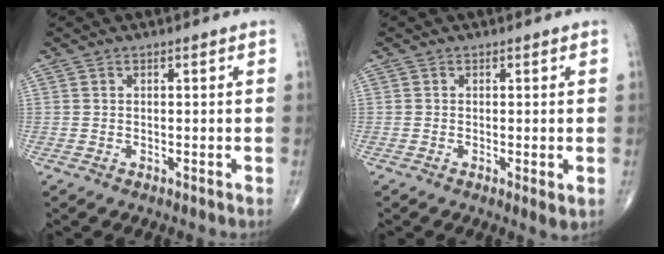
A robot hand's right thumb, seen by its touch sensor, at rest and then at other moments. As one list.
[{"total": 2.0, "force": [-0.3, 0.4, 1.9], "torque": [-0.034, -0.008, -0.006]}]